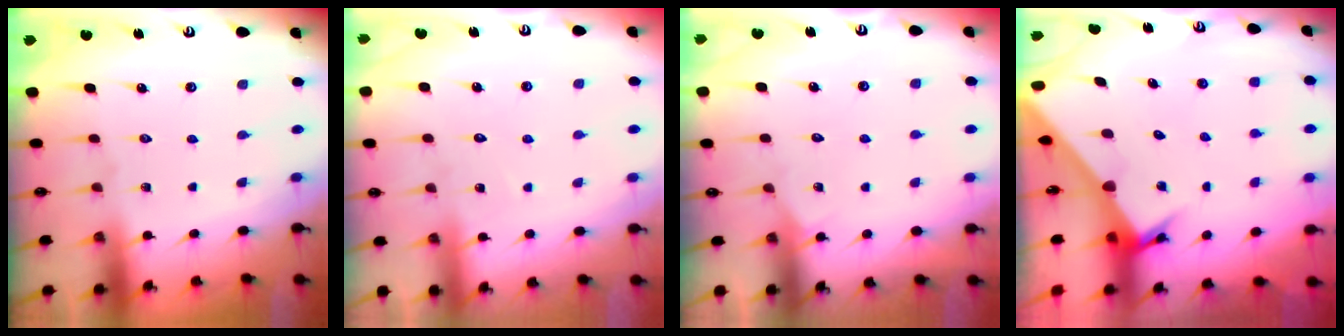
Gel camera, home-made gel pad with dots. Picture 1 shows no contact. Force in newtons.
{"total": 4.9, "press": 4.8, "slide": 0.5}
{"total": 3.6, "press": 3.6, "slide": 0.4}
{"total": 3.7, "press": 3.7, "slide": 0.3}